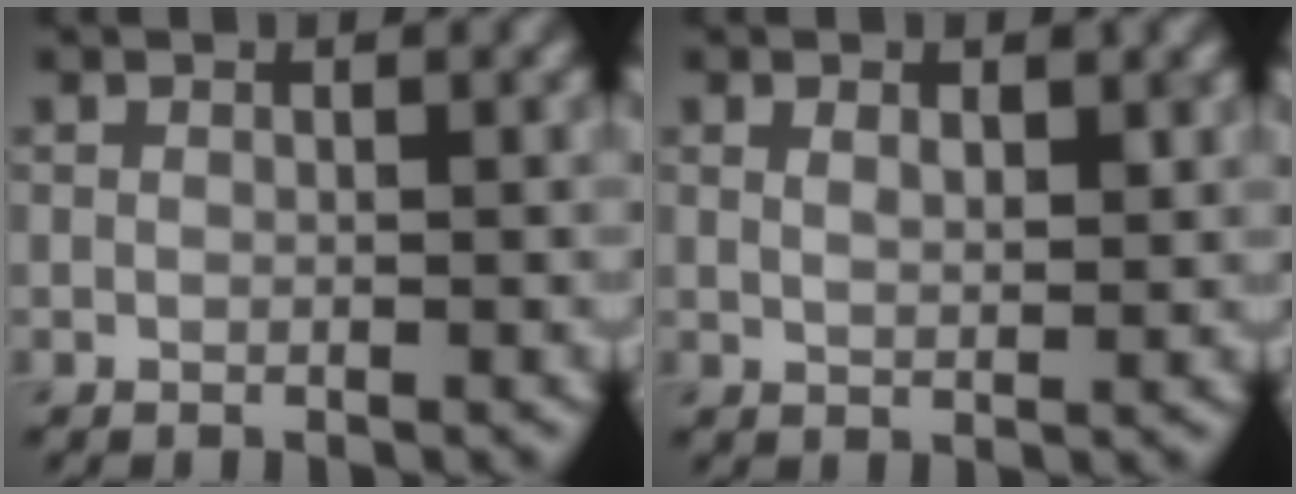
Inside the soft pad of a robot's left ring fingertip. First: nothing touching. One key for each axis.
{"total": 1.8, "fx": 0.9, "fy": 0.8, "fz": 1.3, "tx": -0.022, "ty": -0.003, "tz": 0.019}